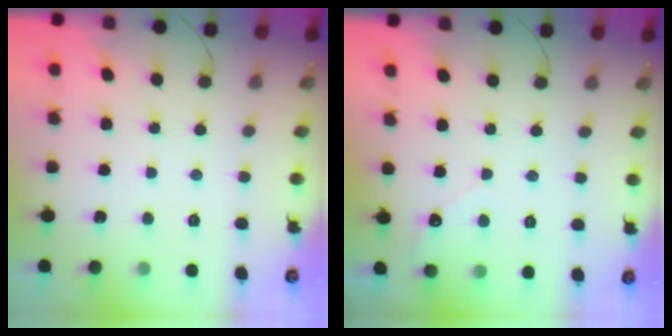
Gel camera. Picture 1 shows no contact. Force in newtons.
{"total": 2.2, "press": 2.2, "slide": 0.2}